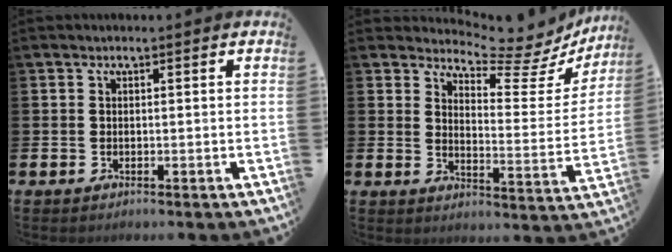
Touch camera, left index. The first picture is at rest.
{"total": 6.6, "force": [6.2, 1.5, 1.8], "torque": [-0.032, -0.064, 0.097]}